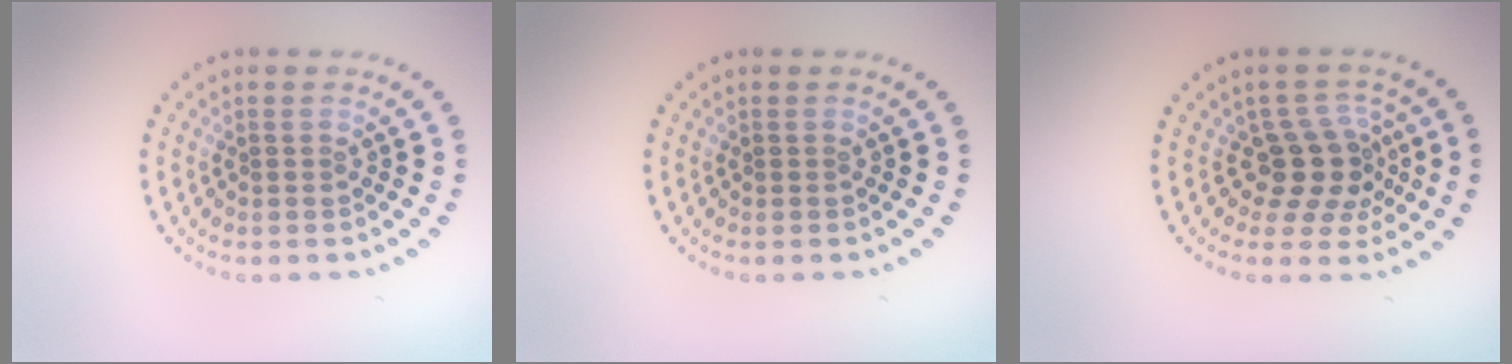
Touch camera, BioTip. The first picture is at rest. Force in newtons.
{"total": 0.0}
{"total": 4.0, "press": 3.1, "slide": 2.5}